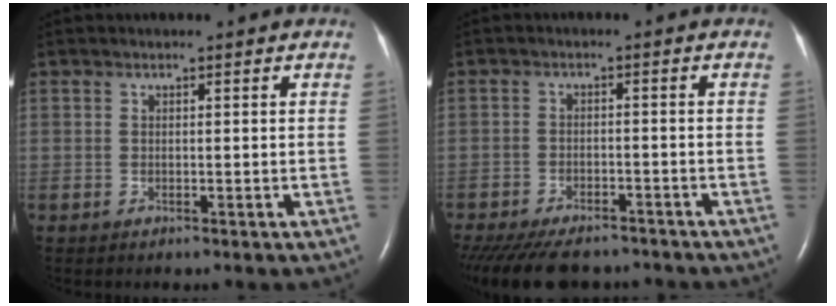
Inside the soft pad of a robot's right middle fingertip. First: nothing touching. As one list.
[{"total": 14.0, "force": [-11.7, 5.2, 5.7], "torque": [-0.136, -0.019, -0.164]}]